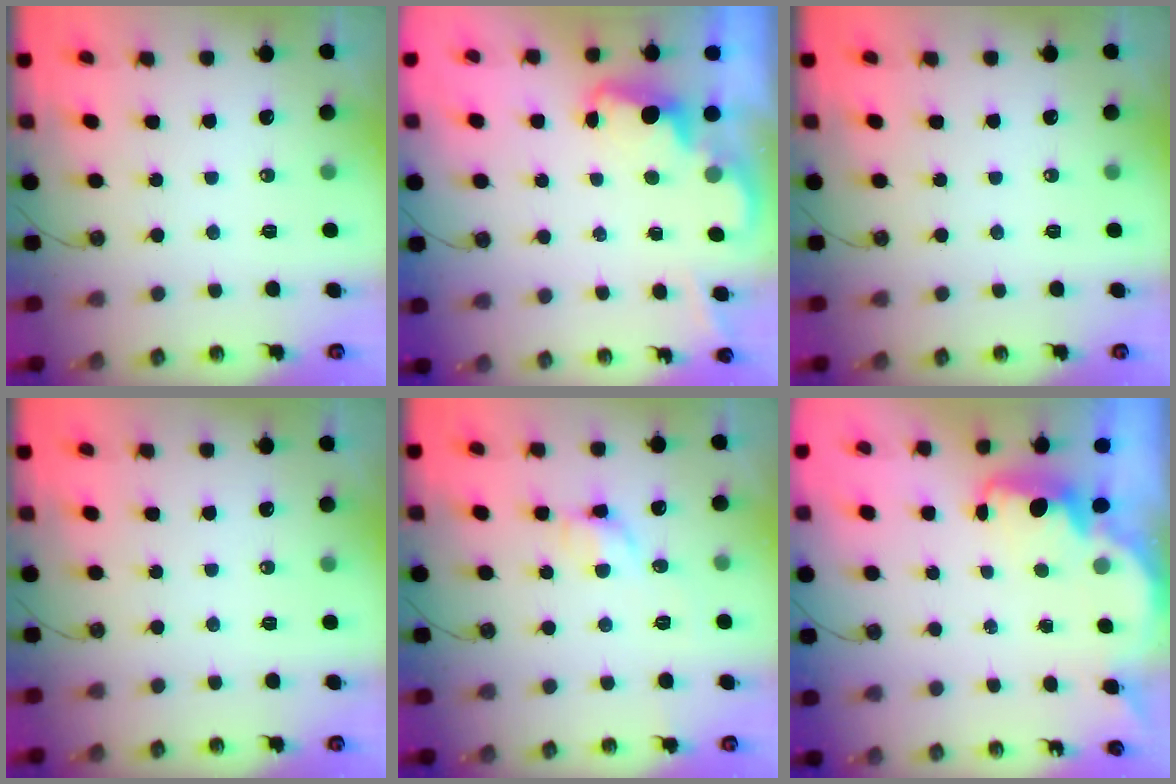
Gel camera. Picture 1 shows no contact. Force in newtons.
{"total": 1.9, "press": 1.9, "slide": 0.6}
{"total": 0.0}
{"total": 0.0}
{"total": 6.6, "press": 6.5, "slide": 1.2}
{"total": 2.4, "press": 2.3, "slide": 0.6}